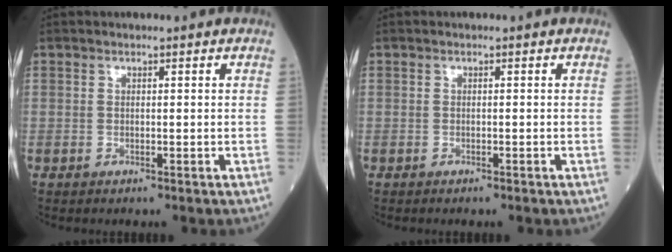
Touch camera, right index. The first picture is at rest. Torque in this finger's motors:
{"motor_torque": [0.01, -0.07, -0.03, -0.01]}